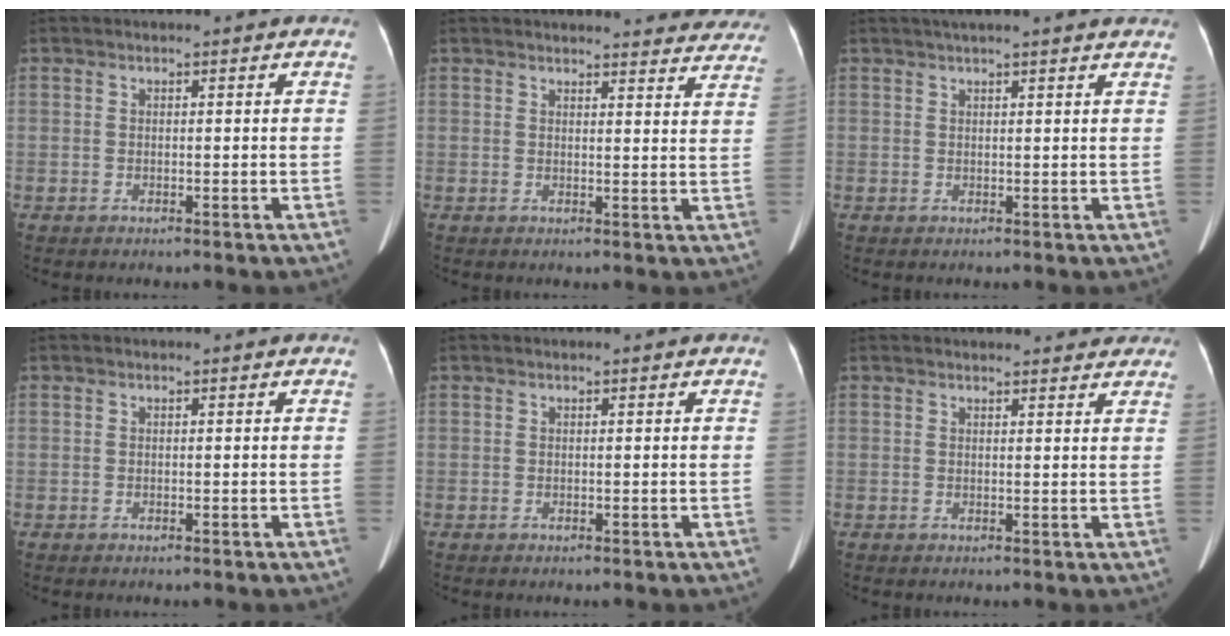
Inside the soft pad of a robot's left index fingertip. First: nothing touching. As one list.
[{"total": 19.2, "force": [18.4, 3.5, 3.9], "torque": [-0.028, -0.057, 0.190]}, {"total": 9.9, "force": [8.7, 0.5, 4.7], "torque": [-0.065, 0.031, 0.096]}, {"total": 0.0}, {"total": 0.0}, {"total": 9.3, "force": [8.6, 2.2, 2.8], "torque": [-0.020, 0.002, 0.084]}]